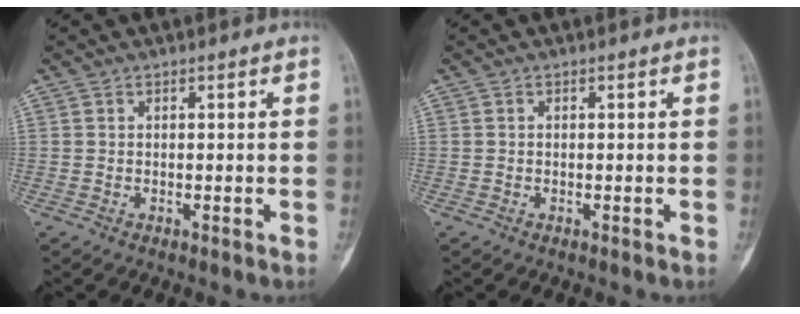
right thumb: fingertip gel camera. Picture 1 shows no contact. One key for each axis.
{"total": 0.0}